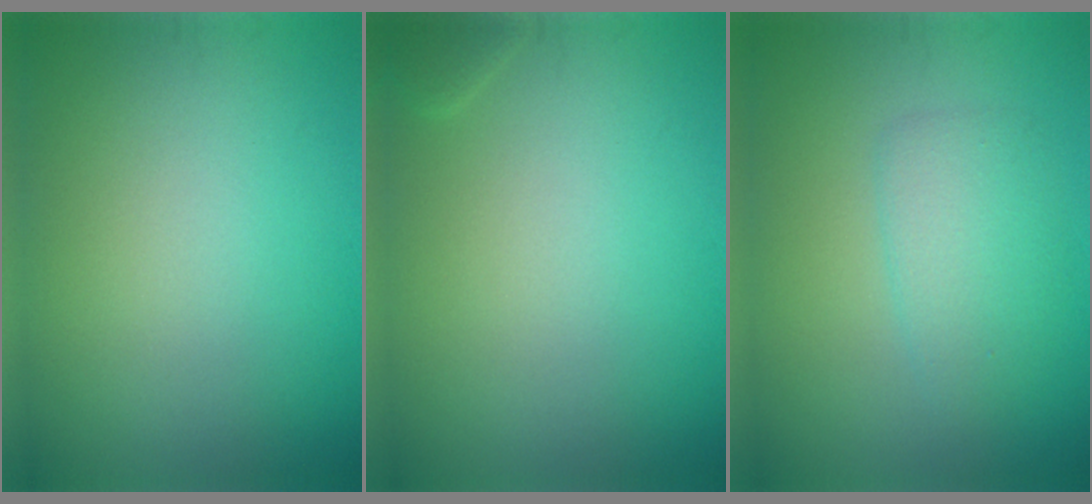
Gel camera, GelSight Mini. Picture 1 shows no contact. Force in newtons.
{"total": 0.7, "press": 0.7, "slide": 0.1}
{"total": 2.8, "press": 2.8, "slide": 0.1}